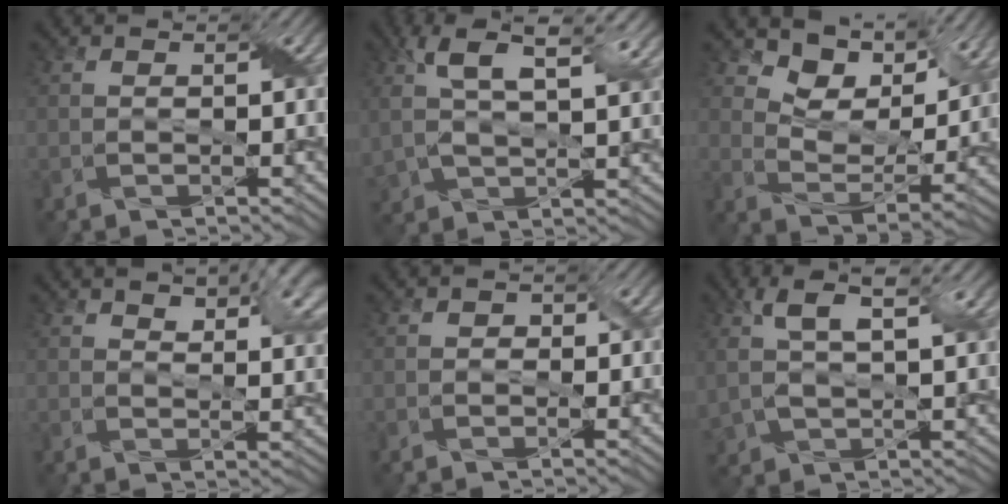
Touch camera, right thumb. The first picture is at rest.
{"total": 9.9, "force": [4.5, 4.2, 7.8], "torque": [-0.183, 0.003, 0.080]}
{"total": 8.9, "force": [5.5, 5.1, 4.8], "torque": [-0.093, -0.009, 0.091]}
{"total": 8.9, "force": [4.5, 3.9, 6.6], "torque": [-0.092, 0.007, 0.074]}
{"total": 0.9, "force": [-0.1, 0.9, 0.2], "torque": [0.000, -0.003, -0.005]}
{"total": 7.6, "force": [3.1, 3.3, 6.1], "torque": [-0.142, 0.003, 0.060]}